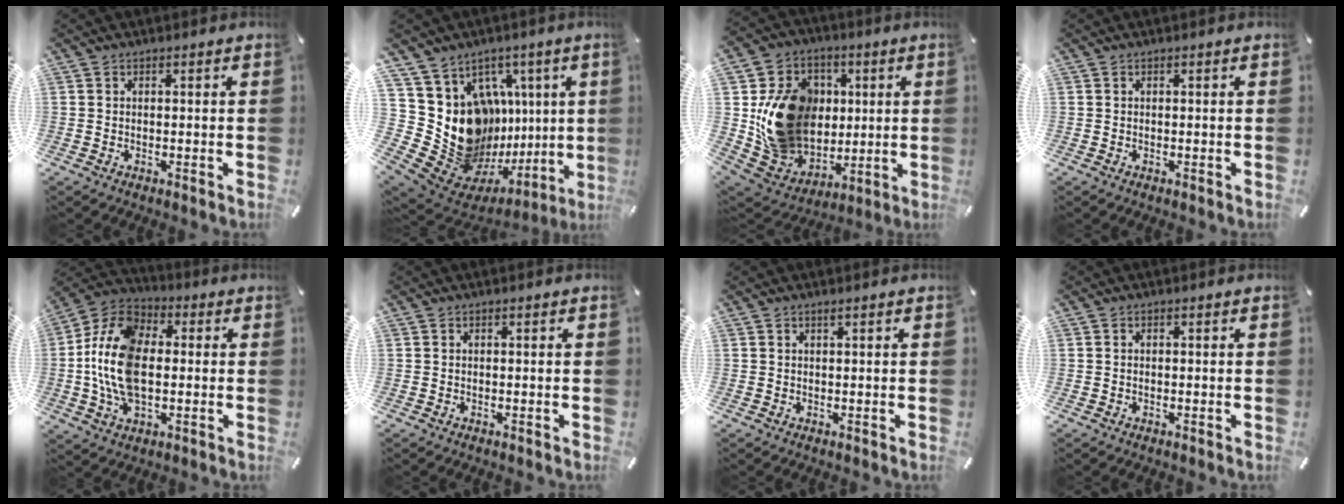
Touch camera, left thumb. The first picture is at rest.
{"total": 17.6, "force": [-0.4, 14.8, 9.6], "torque": [-0.123, -0.077, 0.041]}
{"total": 19.0, "force": [2.2, 16.9, 8.3], "torque": [-0.131, -0.004, 0.058]}
{"total": 0.0}
{"total": 15.8, "force": [-1.2, 10.2, 12.0], "torque": [-0.282, 0.004, -0.028]}
{"total": 0.0}
{"total": 0.7, "force": [0.4, 0.0, 0.6], "torque": [-0.009, -0.001, 0.006]}
{"total": 0.0}